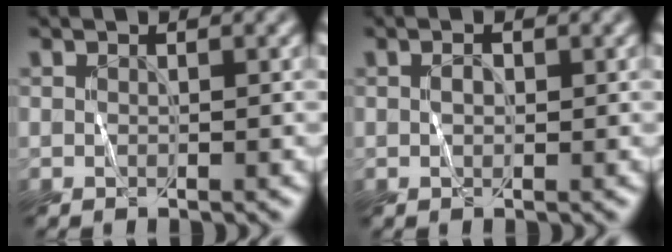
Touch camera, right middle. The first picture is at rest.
{"total": 0.9, "force": [-0.1, 0.4, 0.8], "torque": [-0.016, 0.002, 0.000]}